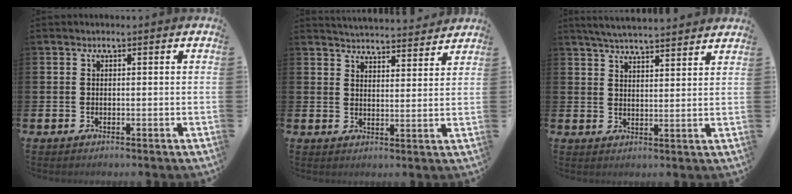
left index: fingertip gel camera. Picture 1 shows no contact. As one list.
[{"total": 4.9, "force": [4.9, 0.4, 0.1], "torque": [-0.009, -0.035, 0.086]}, {"total": 5.0, "force": [4.9, 0.0, 0.8], "torque": [-0.034, -0.024, 0.090]}]